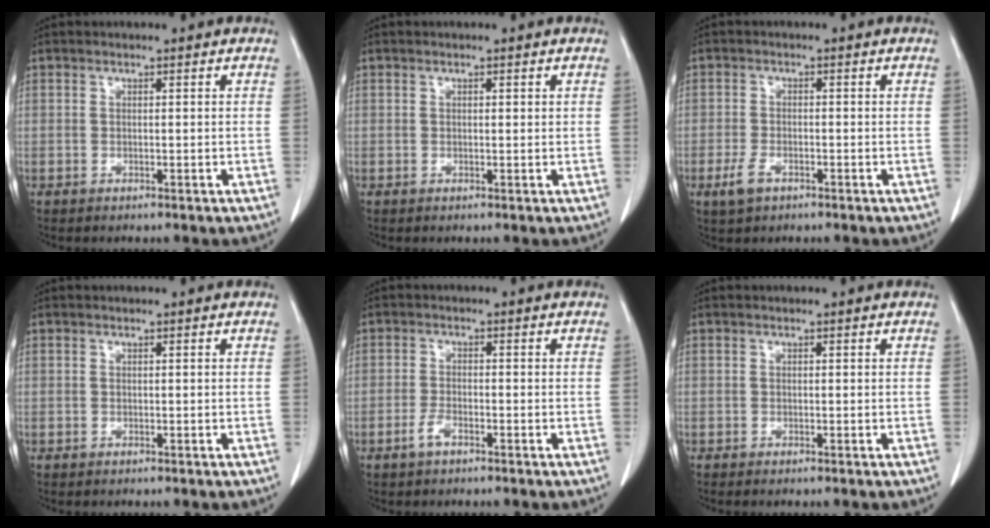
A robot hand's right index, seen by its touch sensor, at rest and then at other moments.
{"total": 0.6, "force": [0.3, 0.2, 0.5], "torque": [-0.009, 0.000, 0.003]}
{"total": 3.2, "force": [-1.7, 1.6, 2.1], "torque": [-0.049, -0.002, -0.029]}
{"total": 0.0}
{"total": 2.4, "force": [-1.5, 0.7, 1.7], "torque": [-0.036, 0.001, -0.031]}
{"total": 0.0}